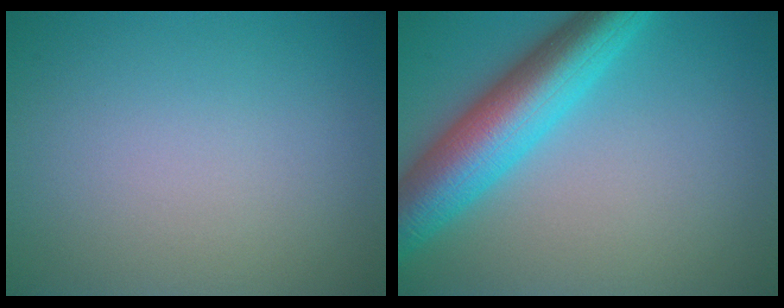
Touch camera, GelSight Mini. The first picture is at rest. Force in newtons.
{"total": 8.4, "press": 8.4, "slide": 0.2}